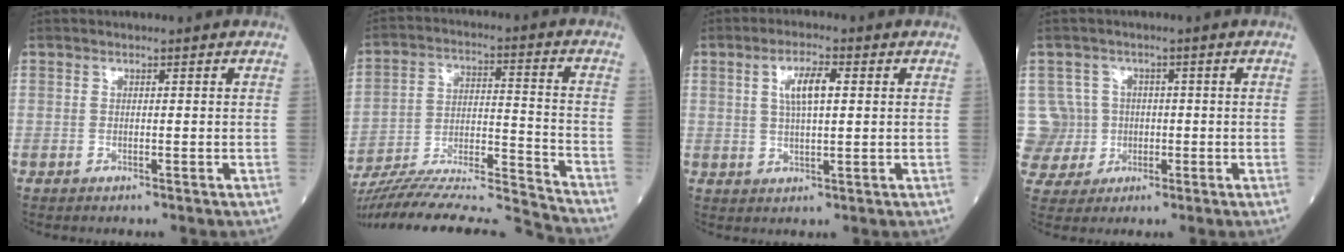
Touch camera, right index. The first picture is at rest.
{"total": 21.5, "force": [-20.3, -0.8, 7.0], "torque": [-0.134, -0.007, -0.326]}
{"total": 5.2, "force": [1.4, 1.2, 4.9], "torque": [-0.095, 0.008, 0.027]}
{"total": 7.1, "force": [0.0, 7.1, -0.3], "torque": [0.006, 0.025, 0.008]}